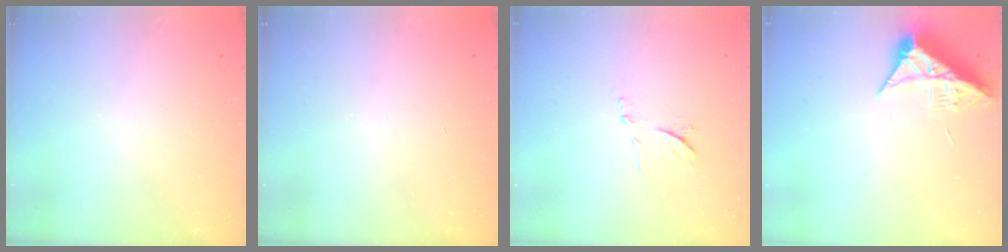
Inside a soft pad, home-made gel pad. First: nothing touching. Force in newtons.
{"total": 1.5, "press": 1.5, "slide": 0.1}
{"total": 7.2, "press": 7.1, "slide": 0.5}
{"total": 8.4, "press": 8.4, "slide": 0.5}